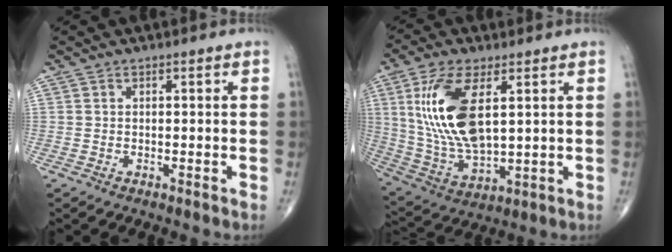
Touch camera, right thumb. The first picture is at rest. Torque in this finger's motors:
{"motor_torque": [-0.79, 1.53, 1.35, 1.22, 0.49]}